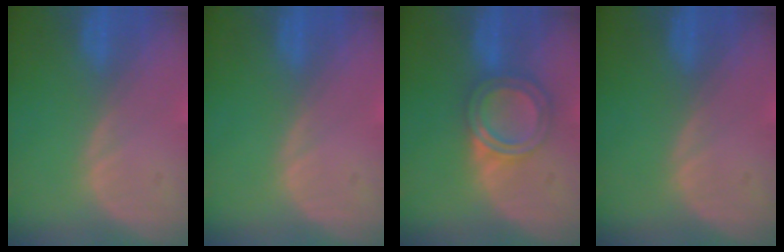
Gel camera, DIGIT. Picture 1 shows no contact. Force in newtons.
{"total": 0.0}
{"total": 5.9, "press": 5.4, "slide": 2.5}
{"total": 0.0}